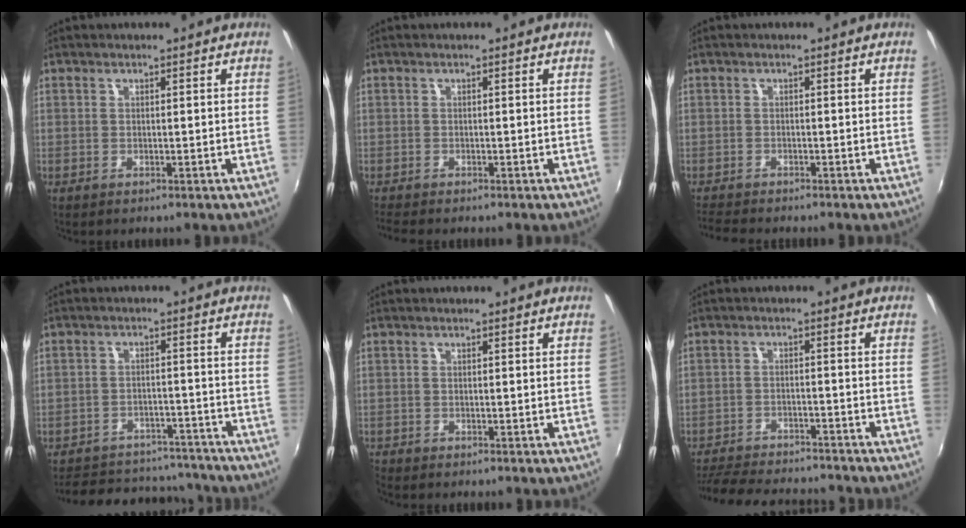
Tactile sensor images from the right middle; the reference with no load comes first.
{"total": 2.1, "force": [-1.9, 0.3, 0.8], "torque": [-0.020, -0.014, -0.035]}
{"total": 3.9, "force": [-3.7, 0.3, 1.2], "torque": [-0.038, -0.020, -0.071]}
{"total": 18.5, "force": [-15.8, 7.7, 5.9], "torque": [-0.133, 0.040, -0.192]}
{"total": 0.8, "force": [-0.8, 0.2, 0.1], "torque": [-0.003, -0.005, -0.019]}
{"total": 16.5, "force": [-14.7, 3.9, 6.5], "torque": [-0.144, -0.015, -0.217]}